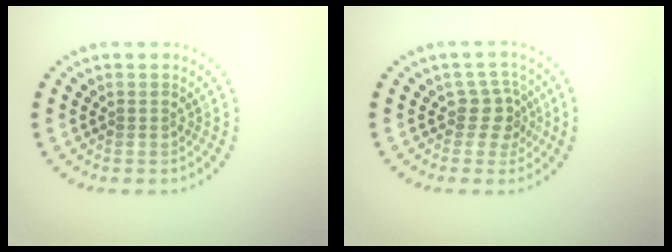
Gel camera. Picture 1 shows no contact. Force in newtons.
{"total": 2.5, "press": 1.9, "slide": 1.6}